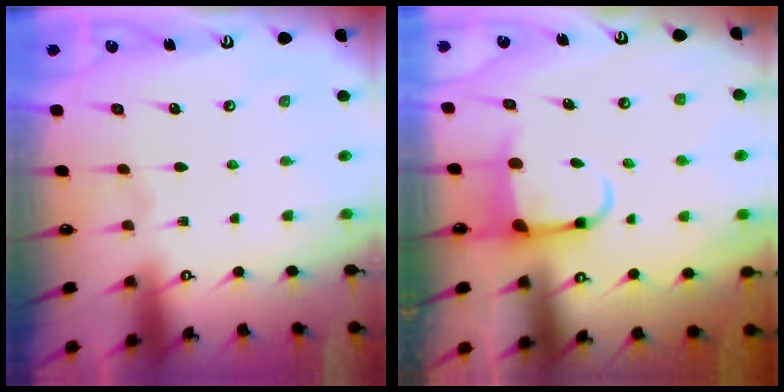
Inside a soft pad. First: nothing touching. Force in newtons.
{"total": 6.5, "press": 6.4, "slide": 1.2}